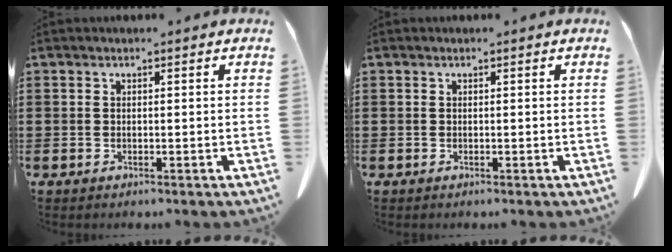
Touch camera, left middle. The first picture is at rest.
{"total": 0.0}